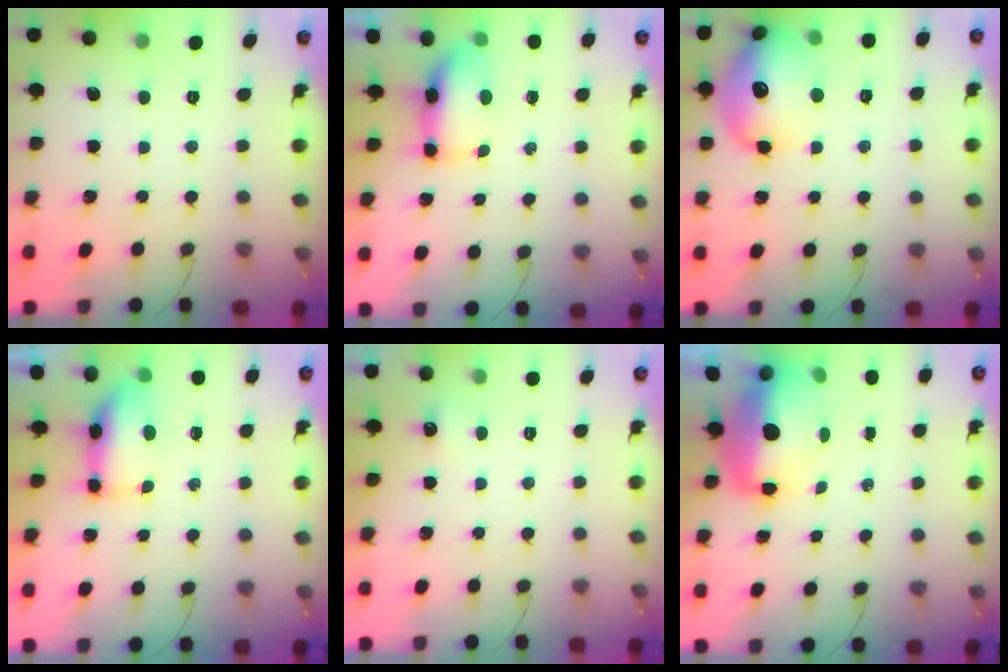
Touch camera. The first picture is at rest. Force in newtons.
{"total": 6.6, "press": 6.6, "slide": 0.4}
{"total": 16.2, "press": 16.1, "slide": 1.8}
{"total": 13.3, "press": 8.6, "slide": 10.1}
{"total": 3.3, "press": 1.1, "slide": 3.1}
{"total": 11.0, "press": 10.7, "slide": 2.5}